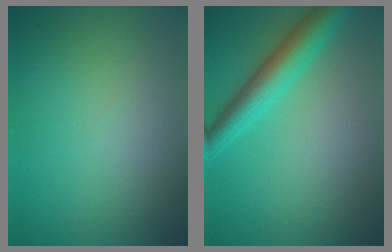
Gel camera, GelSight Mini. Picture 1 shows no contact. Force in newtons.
{"total": 4.5, "press": 4.5, "slide": 0.1}